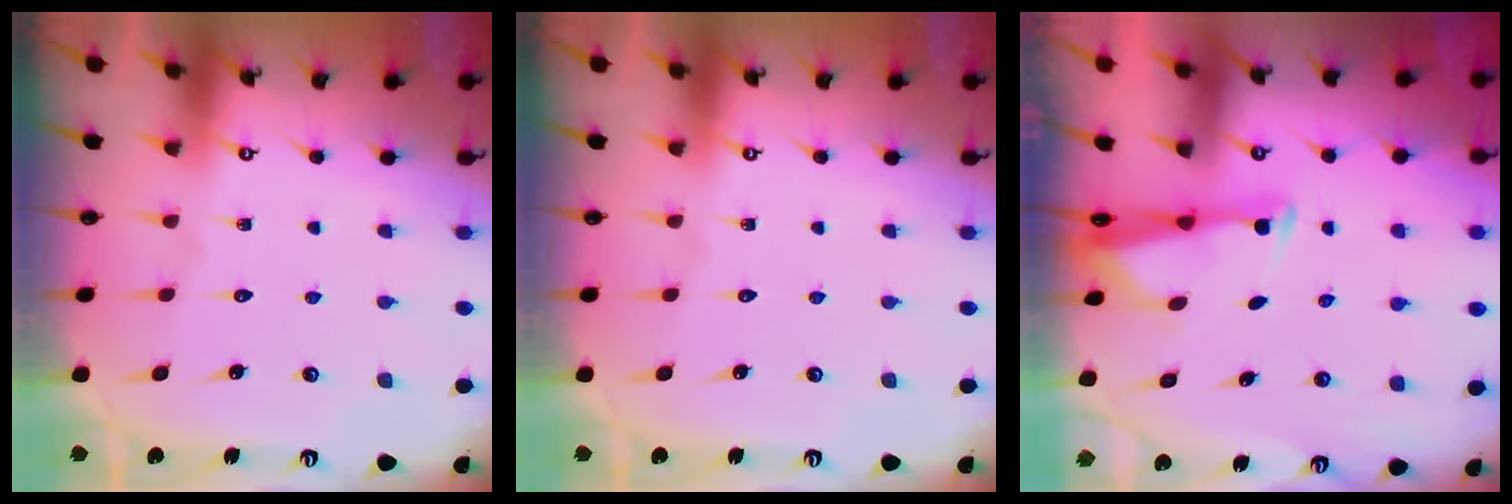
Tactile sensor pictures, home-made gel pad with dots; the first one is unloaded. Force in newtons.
{"total": 0.0}
{"total": 2.9, "press": 2.8, "slide": 0.7}